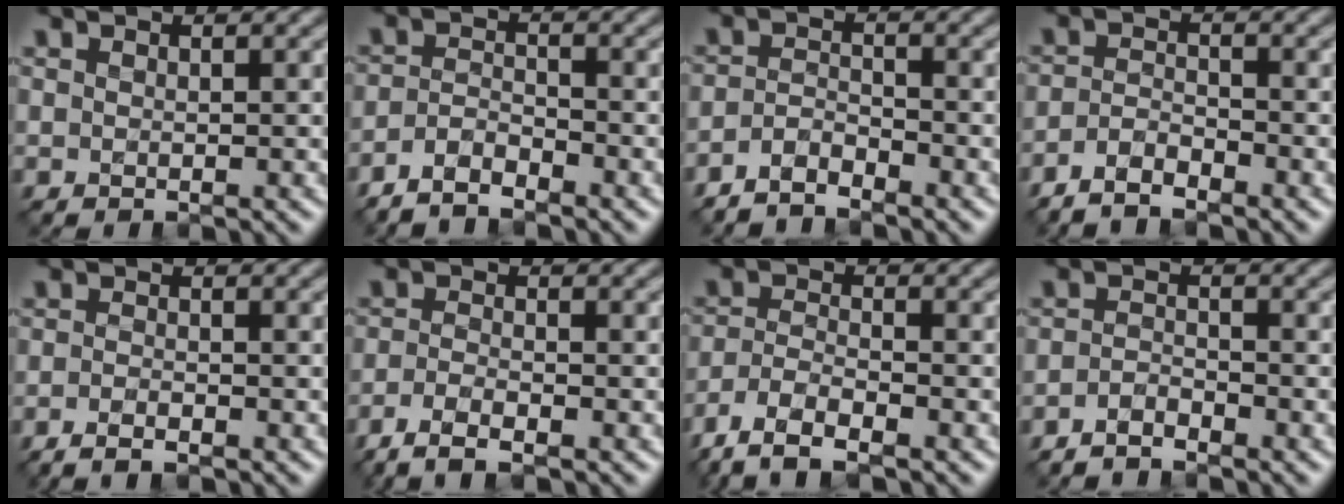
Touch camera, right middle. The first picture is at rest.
{"total": 3.0, "force": [-2.5, 0.7, 1.4], "torque": [-0.030, -0.001, -0.057]}
{"total": 2.4, "force": [-2.2, 0.5, 0.9], "torque": [-0.020, 0.001, -0.050]}
{"total": 2.7, "force": [-2.2, 0.6, 1.4], "torque": [-0.029, 0.000, -0.051]}
{"total": 1.9, "force": [-1.2, 0.5, 1.4], "torque": [-0.025, -0.004, -0.027]}
{"total": 3.3, "force": [-2.3, 0.8, 2.2], "torque": [-0.049, -0.007, -0.051]}
{"total": 4.9, "force": [-3.8, 1.4, 2.8], "torque": [-0.059, -0.008, -0.081]}
{"total": 1.6, "force": [-1.5, 0.3, 0.7], "torque": [-0.012, 0.002, -0.033]}